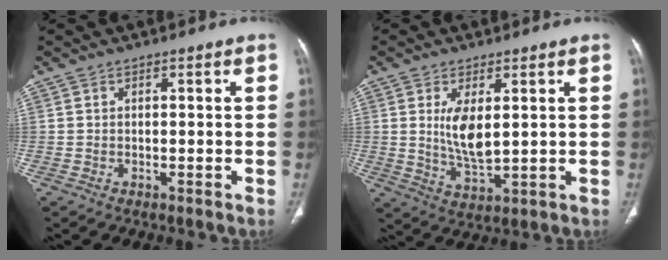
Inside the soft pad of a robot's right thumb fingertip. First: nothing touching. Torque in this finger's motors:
{"motor_torque": [1.85, 1.48, 1.32, -1.06, 0.09]}